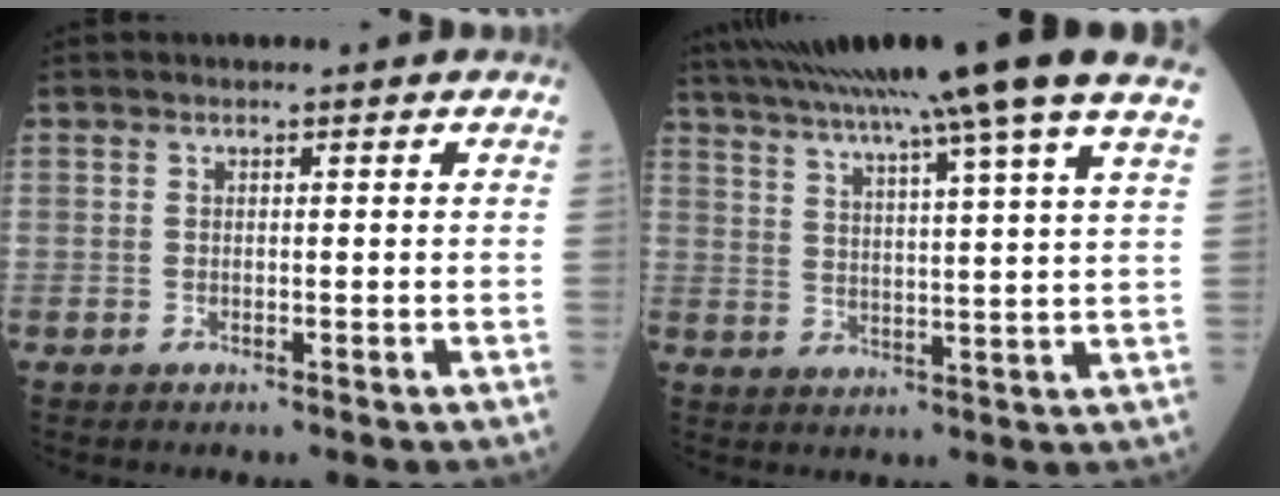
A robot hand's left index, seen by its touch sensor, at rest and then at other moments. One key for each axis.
{"total": 22.9, "fx": 18.8, "fy": -2.2, "fz": 12.9, "tx": -0.227, "ty": -0.020, "tz": 0.257}